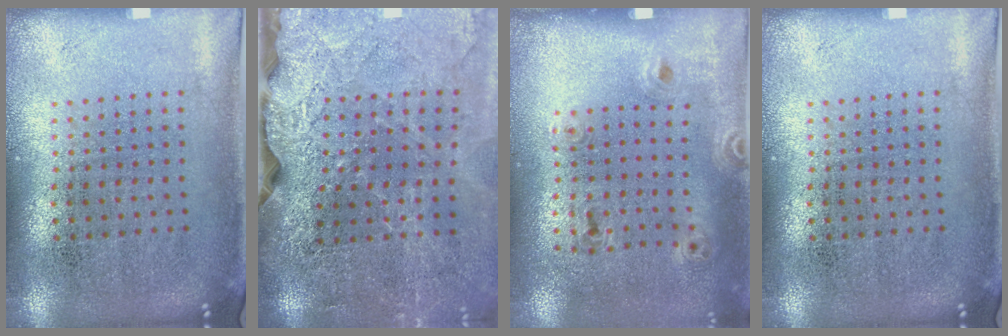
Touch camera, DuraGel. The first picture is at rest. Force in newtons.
{"total": 3.9, "press": 3.2, "slide": 2.2}
{"total": 1.3, "press": 0.8, "slide": 0.9}
{"total": 0.0}